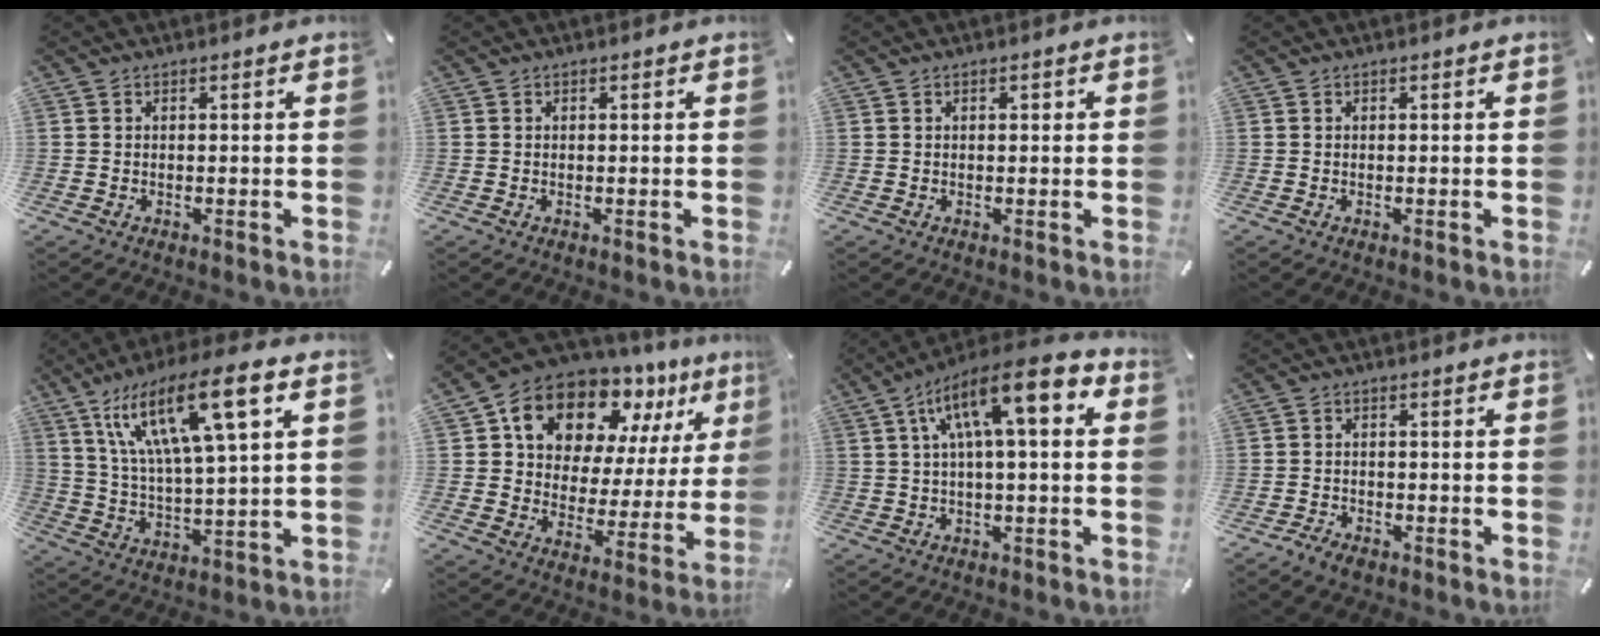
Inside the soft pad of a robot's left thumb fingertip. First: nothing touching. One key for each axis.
{"total": 0.0}
{"total": 0.9, "fx": 0.2, "fy": 0.6, "fz": 0.7, "tx": -0.014, "ty": 0.007, "tz": 0.001}
{"total": 0.0}
{"total": 18.8, "fx": 9.8, "fy": 4.9, "fz": 15.3, "tx": -0.302, "ty": -0.034, "tz": 0.151}
{"total": 14.5, "fx": 11.1, "fy": 8.1, "fz": 4.7, "tx": -0.093, "ty": -0.092, "tz": 0.198}
{"total": 14.0, "fx": 5.0, "fy": 3.9, "fz": 12.5, "tx": -0.204, "ty": -0.021, "tz": 0.081}
{"total": 2.4, "fx": -2.0, "fy": 1.1, "fz": 0.8, "tx": -0.016, "ty": 0.011, "tz": -0.040}